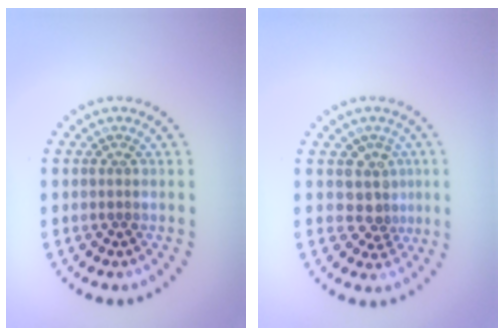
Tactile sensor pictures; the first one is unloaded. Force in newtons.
{"total": 2.7, "press": 2.1, "slide": 1.7}